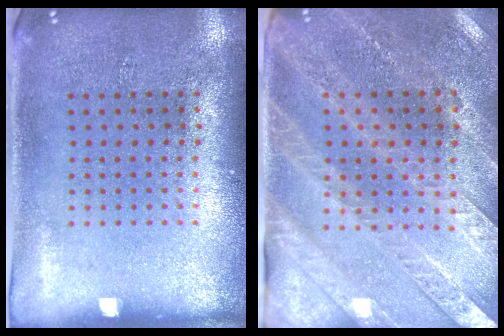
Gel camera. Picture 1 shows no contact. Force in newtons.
{"total": 2.9, "press": 2.7, "slide": 1.1}